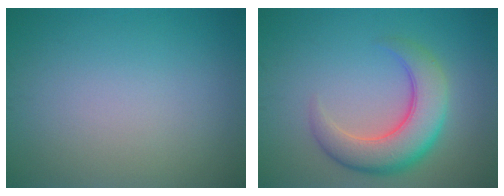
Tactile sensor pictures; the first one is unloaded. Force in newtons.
{"total": 6.4, "press": 6.4, "slide": 0.3}